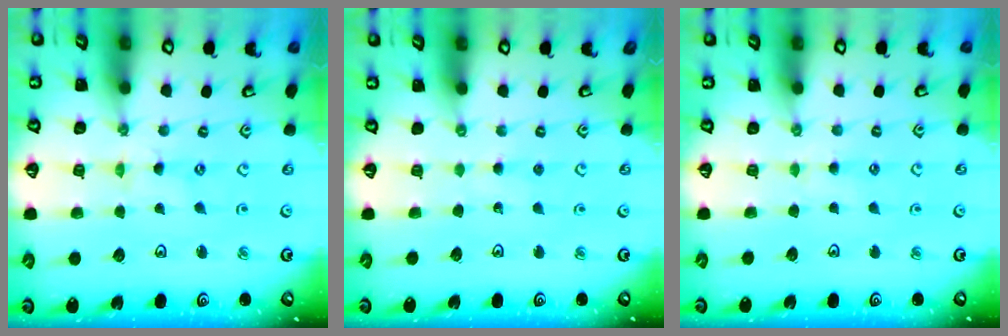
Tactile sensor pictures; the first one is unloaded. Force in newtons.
{"total": 2.5, "press": 2.5, "slide": 0.4}
{"total": 2.6, "press": 2.6, "slide": 0.5}